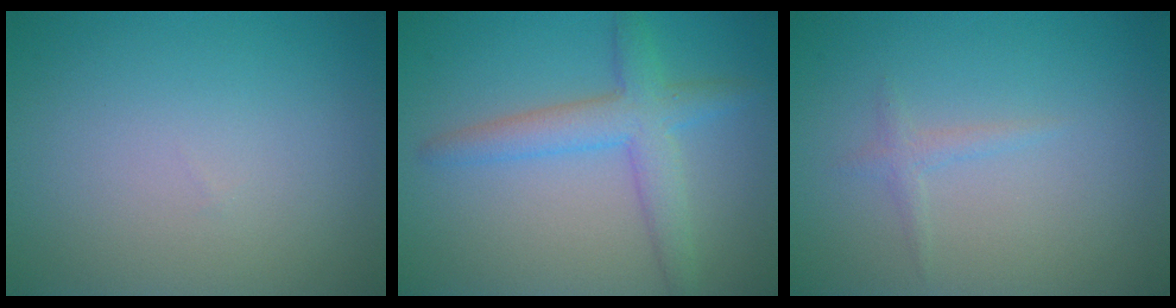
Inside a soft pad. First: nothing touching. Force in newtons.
{"total": 4.0, "press": 4.0, "slide": 0.3}
{"total": 1.0, "press": 1.0, "slide": 0.1}